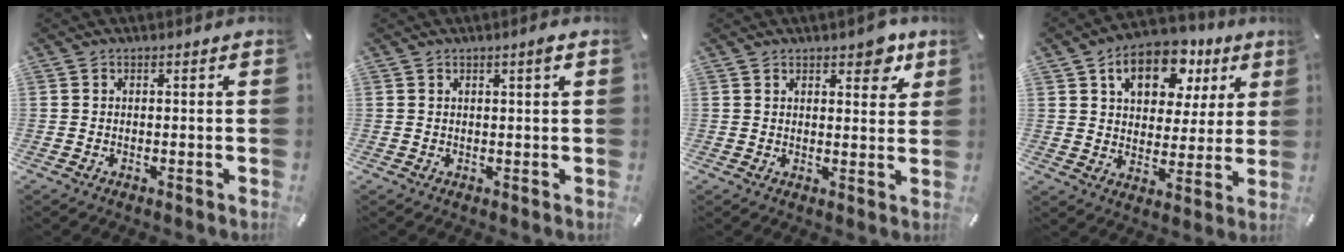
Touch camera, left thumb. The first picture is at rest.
{"total": 1.9, "force": [1.0, 0.2, 1.6], "torque": [-0.031, 0.001, 0.016]}
{"total": 6.2, "force": [4.2, 3.1, 3.3], "torque": [-0.028, -0.020, 0.066]}
{"total": 13.9, "force": [7.2, 9.2, 7.5], "torque": [-0.108, -0.026, 0.125]}